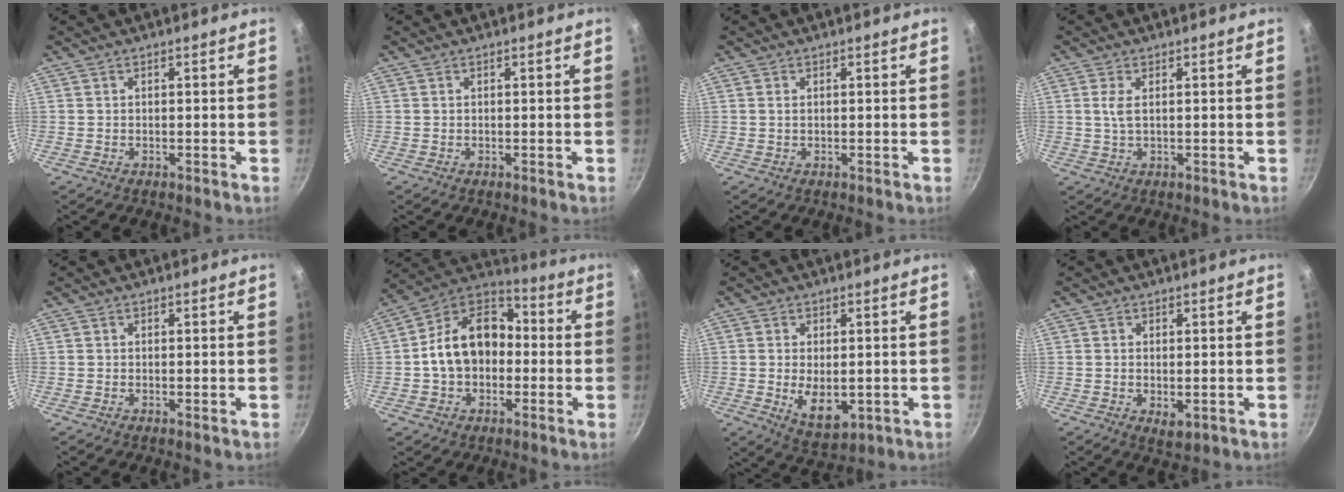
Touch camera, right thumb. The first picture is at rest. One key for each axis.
{"total": 0.0}
{"total": 0.8, "fx": 0.2, "fy": 0.4, "fz": 0.6, "tx": -0.012, "ty": 0.000, "tz": 0.002}
{"total": 1.2, "fx": 0.3, "fy": 0.6, "fz": 1.1, "tx": -0.021, "ty": 0.000, "tz": 0.004}
{"total": 0.0}
{"total": 16.0, "fx": -1.1, "fy": 11.8, "fz": 10.8, "tx": -0.149, "ty": 0.048, "tz": -0.038}
{"total": 7.4, "fx": -0.9, "fy": 4.2, "fz": 6.1, "tx": -0.094, "ty": -0.014, "tz": 0.001}
{"total": 2.8, "fx": -0.6, "fy": 1.4, "fz": 2.3, "tx": -0.037, "ty": -0.013, "tz": -0.006}